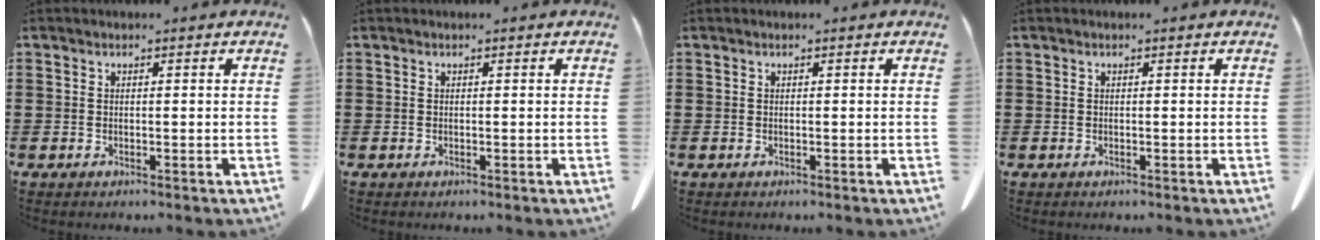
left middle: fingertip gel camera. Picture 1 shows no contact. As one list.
[{"total": 0.0}, {"total": 0.0}, {"total": 0.0}]